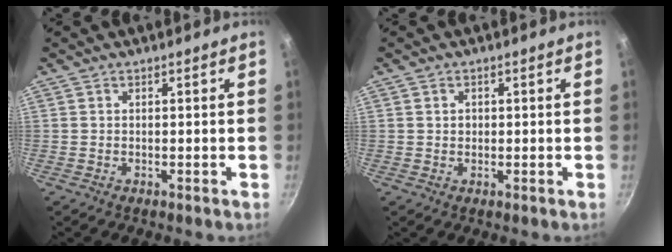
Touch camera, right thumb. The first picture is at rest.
{"total": 1.2, "force": [0.3, 1.1, 0.5], "torque": [-0.004, 0.003, 0.004]}